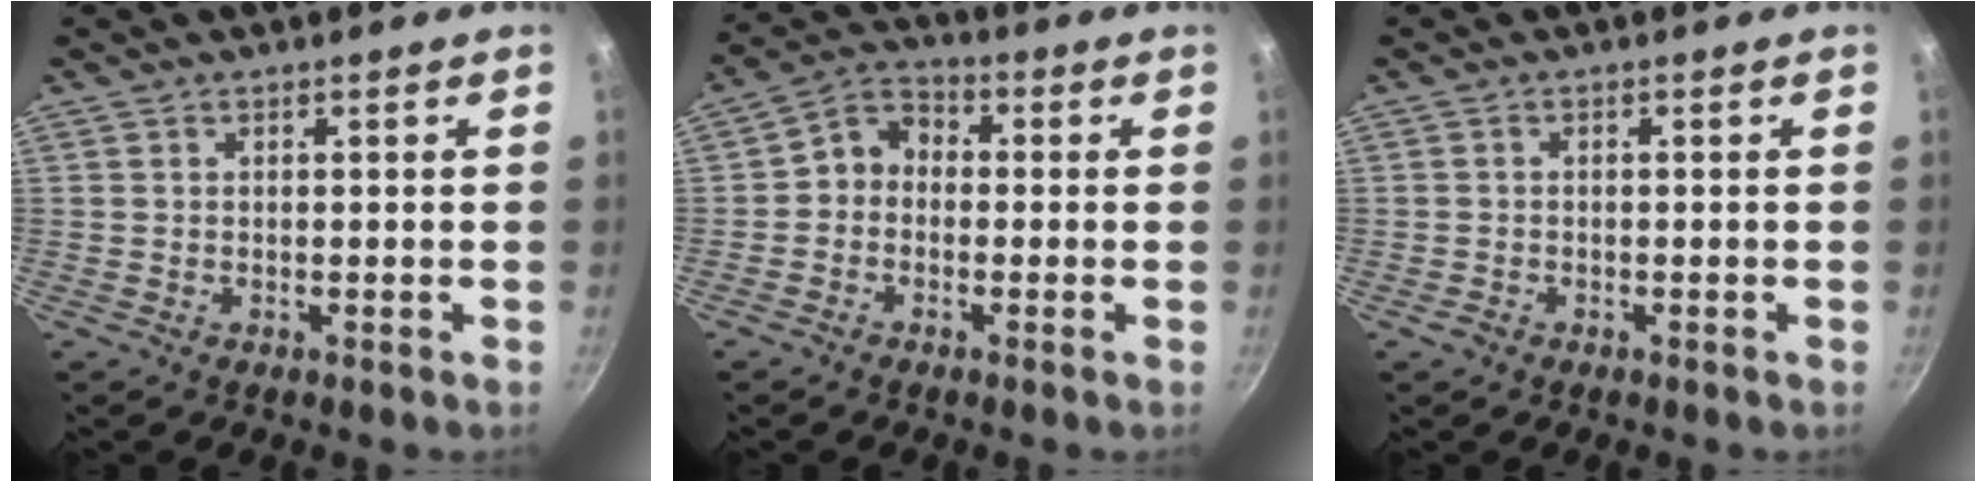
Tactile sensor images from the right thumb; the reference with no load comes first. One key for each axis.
{"total": 5.8, "fx": -0.7, "fy": 4.8, "fz": 3.2, "tx": -0.034, "ty": 0.024, "tz": -0.034}
{"total": 1.4, "fx": -0.9, "fy": 1.0, "fz": 0.5, "tx": -0.009, "ty": 0.007, "tz": -0.016}